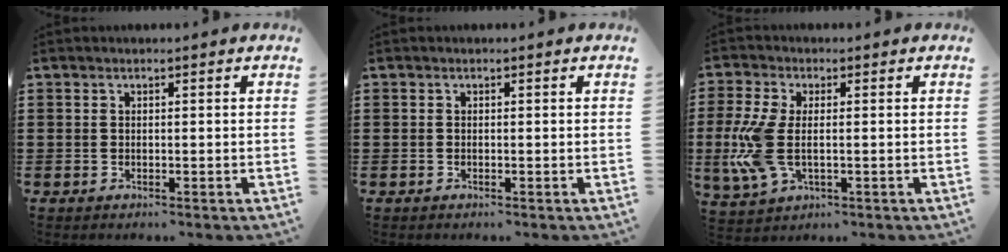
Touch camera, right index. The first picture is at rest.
{"total": 0.0}
{"total": 8.3, "force": [-0.6, 4.1, 7.2], "torque": [-0.181, -0.014, -0.016]}